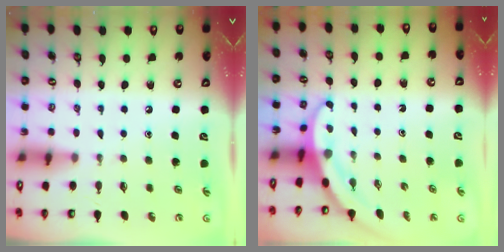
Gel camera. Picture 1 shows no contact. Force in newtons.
{"total": 3.2, "press": 3.2, "slide": 0.2}